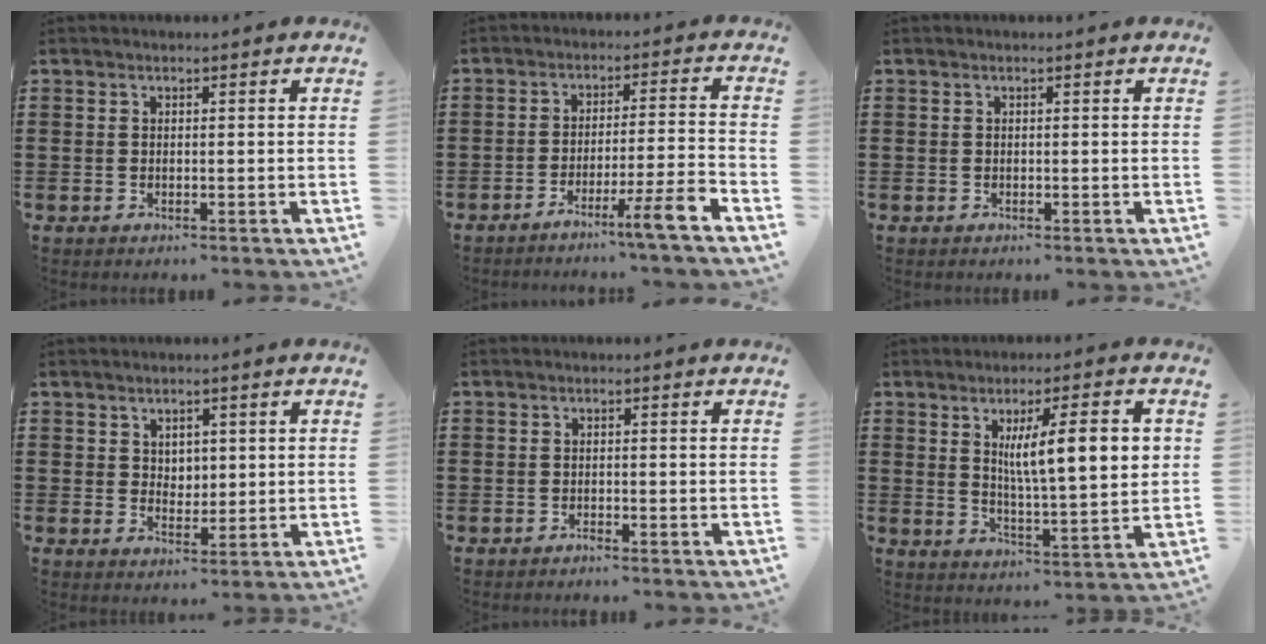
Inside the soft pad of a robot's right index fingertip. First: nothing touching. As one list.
[{"total": 6.7, "force": [-4.9, -0.6, 4.6], "torque": [-0.073, -0.007, -0.090]}, {"total": 0.0}, {"total": 2.6, "force": [1.6, 2.0, 0.6], "torque": [-0.012, 0.007, 0.027]}, {"total": 0.7, "force": [-0.6, 0.1, 0.2], "torque": [-0.007, -0.001, -0.013]}, {"total": 10.2, "force": [3.1, 2.1, 9.5], "torque": [-0.160, -0.002, 0.045]}]